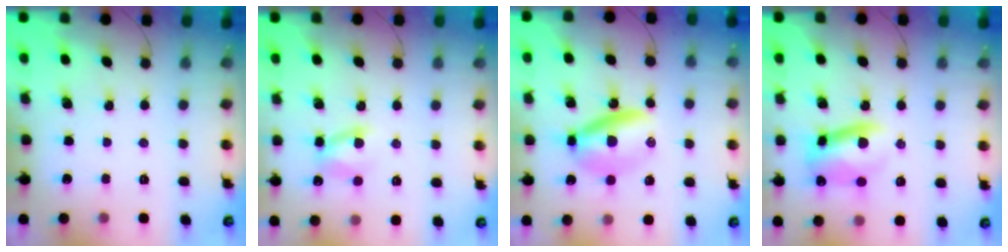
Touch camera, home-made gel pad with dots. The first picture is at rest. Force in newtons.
{"total": 6.4, "press": 6.3, "slide": 0.9}
{"total": 7.0, "press": 6.8, "slide": 1.6}
{"total": 9.7, "press": 9.7, "slide": 0.8}